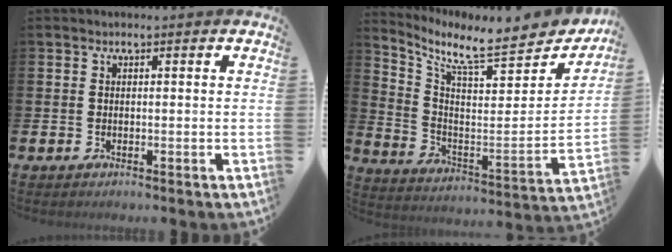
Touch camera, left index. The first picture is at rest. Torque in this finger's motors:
{"motor_torque": [0.28, -0.77, 0.39, 0.13]}